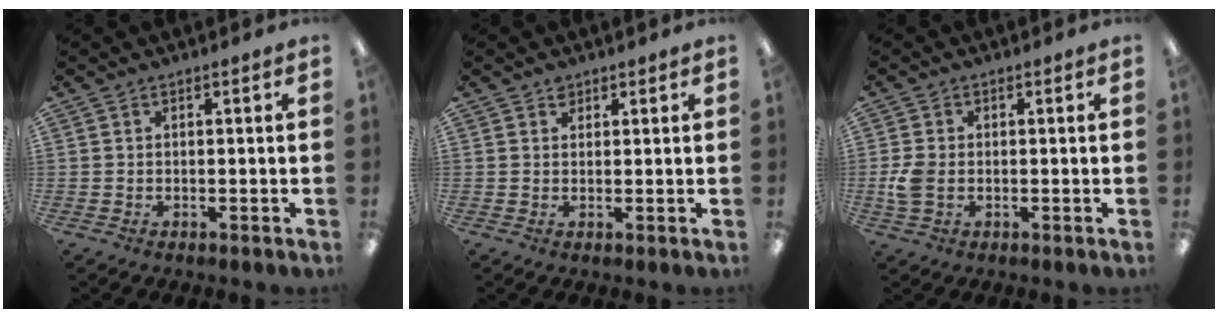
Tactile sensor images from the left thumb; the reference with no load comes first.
{"total": 1.8, "force": [1.3, 1.2, 0.4], "torque": [-0.001, -0.003, 0.023]}
{"total": 4.8, "force": [-0.5, 3.4, 3.4], "torque": [-0.071, -0.003, -0.013]}